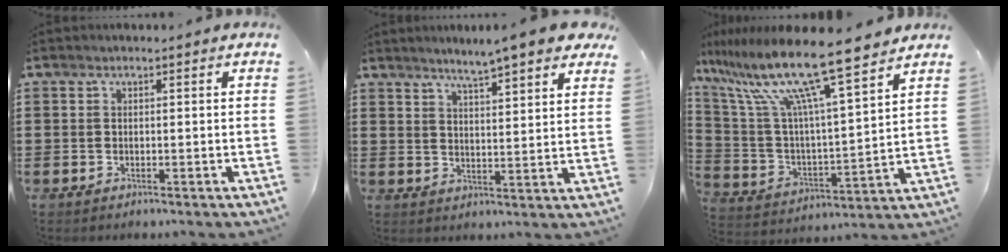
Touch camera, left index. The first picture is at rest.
{"total": 5.1, "force": [4.5, -0.4, 2.2], "torque": [-0.062, -0.020, 0.074]}
{"total": 14.1, "force": [11.1, 0.4, 8.7], "torque": [-0.214, -0.076, 0.185]}